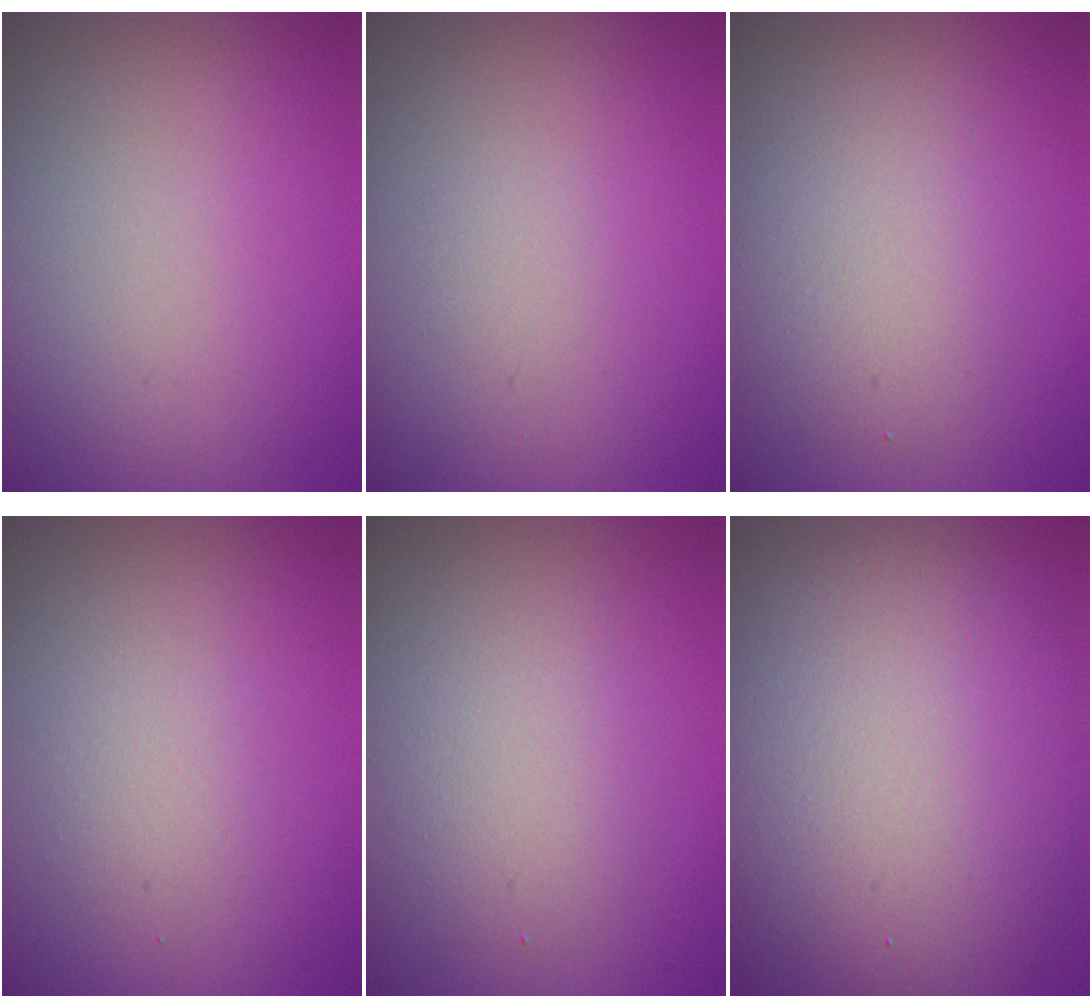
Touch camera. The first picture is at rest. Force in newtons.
{"total": 0.6, "press": 0.6, "slide": 0.1}
{"total": 3.2, "press": 3.2, "slide": 0.2}
{"total": 1.5, "press": 1.5, "slide": 0.1}
{"total": 2.8, "press": 2.8, "slide": 0.3}
{"total": 12.9, "press": 12.9, "slide": 0.6}